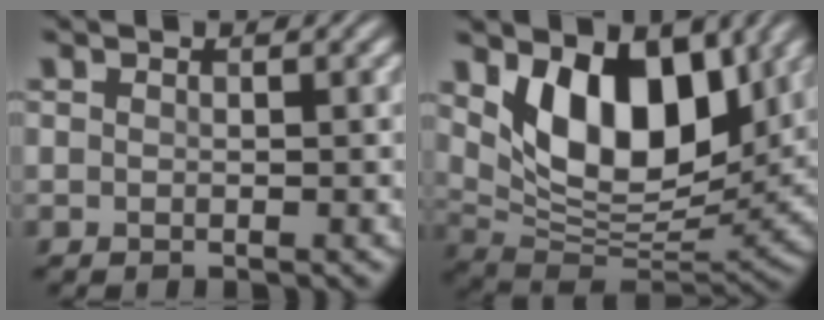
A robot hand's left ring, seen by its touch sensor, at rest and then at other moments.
{"total": 10.0, "force": [3.9, 5.5, 7.4], "torque": [-0.122, -0.020, 0.066]}